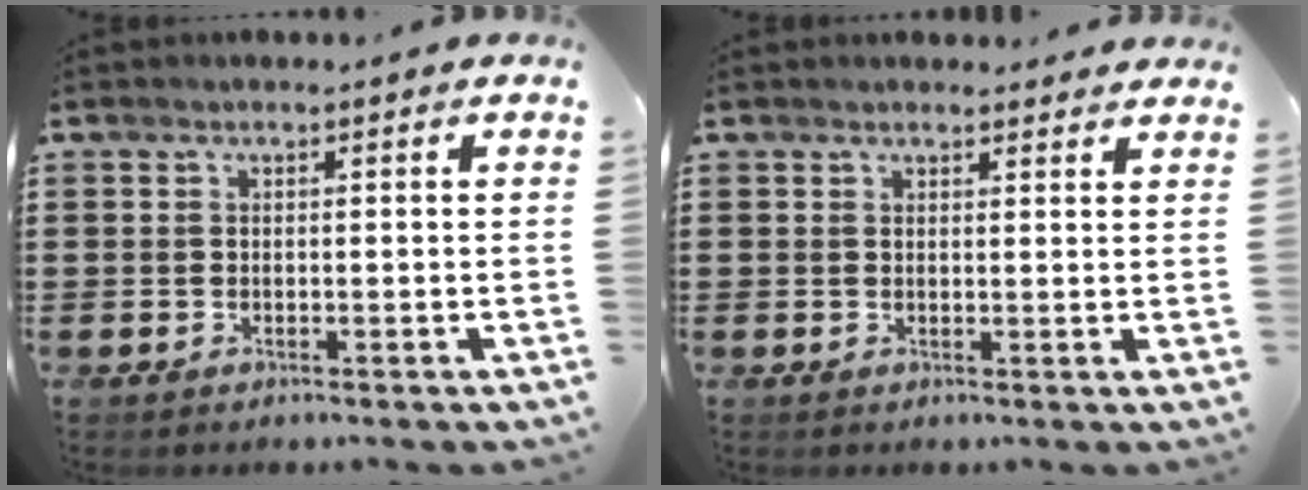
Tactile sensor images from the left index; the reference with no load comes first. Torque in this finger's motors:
{"motor_torque": [2.14, 0.00, -0.06, -0.14]}